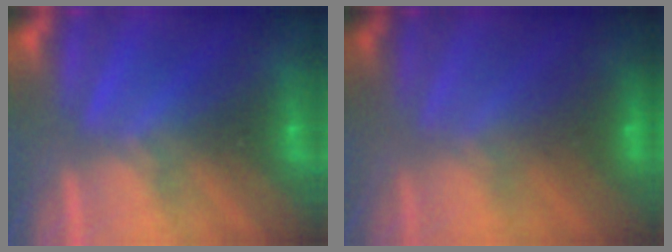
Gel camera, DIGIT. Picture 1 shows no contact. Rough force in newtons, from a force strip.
{"total": 2.4}